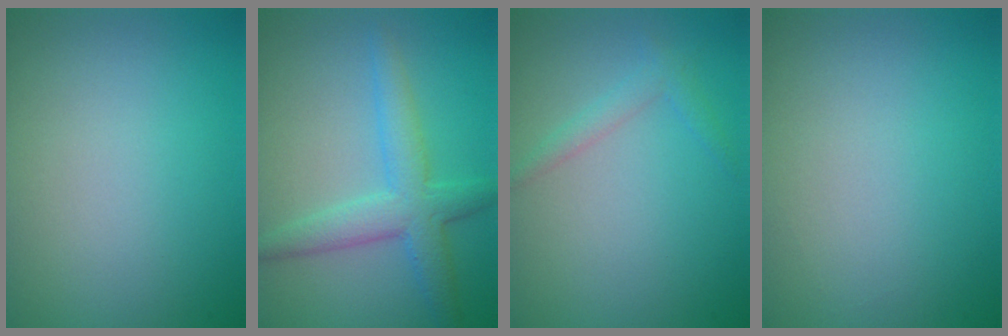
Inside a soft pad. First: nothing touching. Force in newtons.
{"total": 4.0, "press": 4.0, "slide": 0.2}
{"total": 0.7, "press": 0.7, "slide": 0.0}
{"total": 0.0}